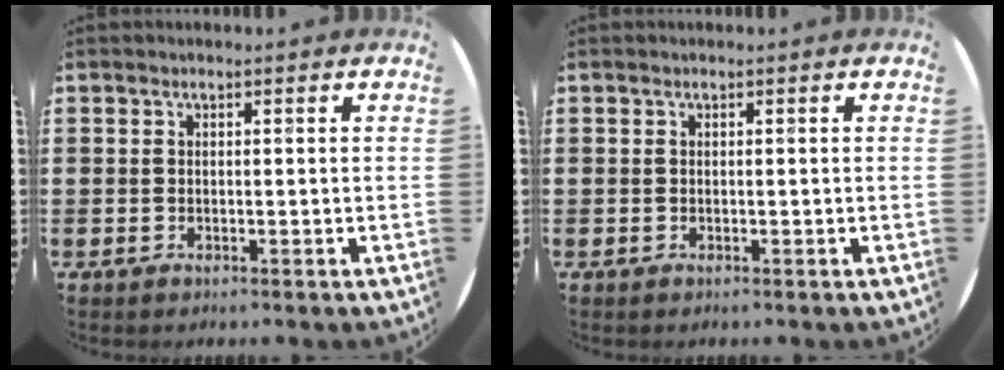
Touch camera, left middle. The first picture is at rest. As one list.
[{"total": 0.0}]